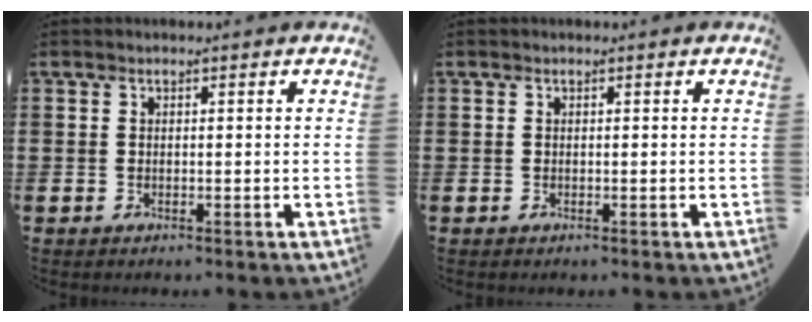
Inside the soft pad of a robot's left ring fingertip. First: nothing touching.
{"total": 0.0}